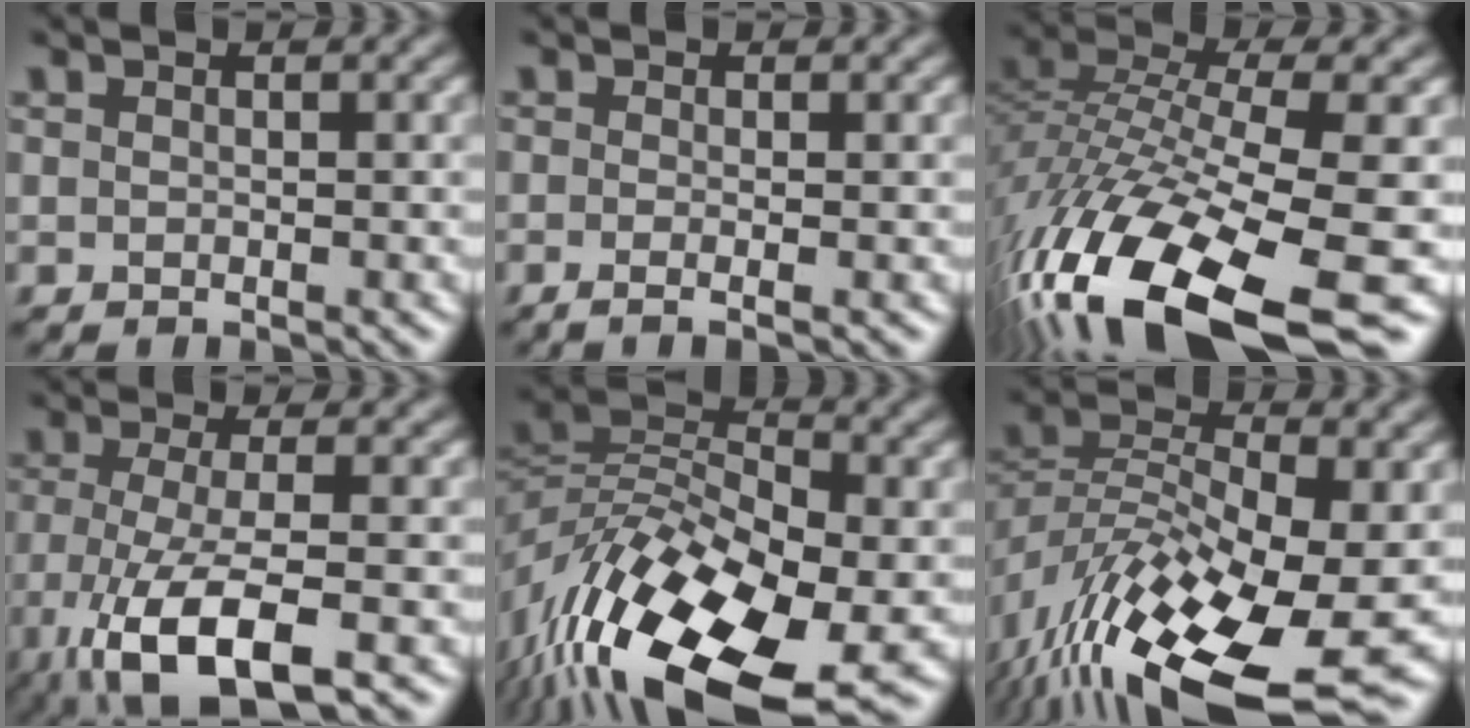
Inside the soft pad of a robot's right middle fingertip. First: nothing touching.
{"total": 1.8, "force": [-0.5, 0.7, 1.6], "torque": [-0.025, -0.009, -0.012]}
{"total": 16.9, "force": [-9.2, 5.3, 13.1], "torque": [-0.293, -0.013, -0.156]}
{"total": 8.9, "force": [-4.4, 2.6, 7.3], "torque": [-0.151, -0.017, -0.079]}
{"total": 16.4, "force": [-6.5, 8.0, 12.8], "torque": [-0.264, 0.002, -0.125]}
{"total": 16.3, "force": [-8.0, 6.9, 12.4], "torque": [-0.263, -0.025, -0.130]}